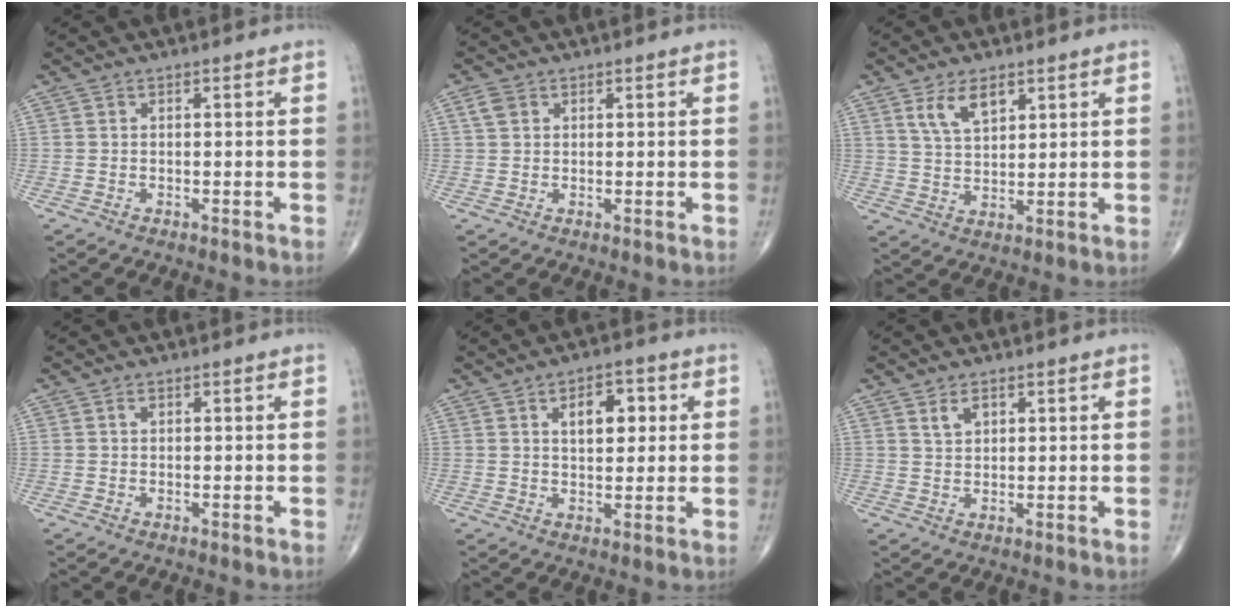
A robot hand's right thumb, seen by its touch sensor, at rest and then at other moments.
{"total": 2.5, "force": [1.1, 1.9, 1.2], "torque": [-0.021, 0.007, 0.022]}
{"total": 6.7, "force": [3.6, 3.4, 4.6], "torque": [-0.072, -0.018, 0.071]}
{"total": 0.9, "force": [0.4, 0.6, 0.6], "torque": [-0.008, 0.000, 0.007]}
{"total": 7.0, "force": [2.2, 3.9, 5.4], "torque": [-0.058, -0.005, 0.033]}
{"total": 3.0, "force": [1.6, 1.8, 1.8], "torque": [-0.025, -0.006, 0.034]}